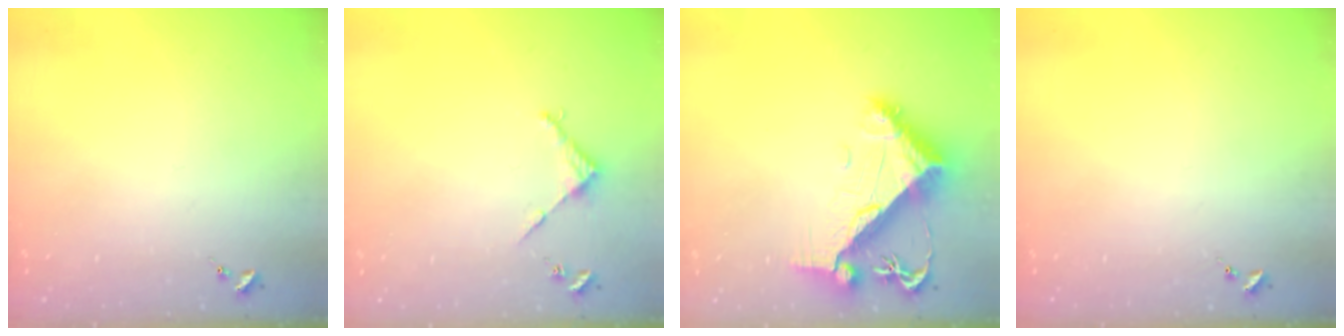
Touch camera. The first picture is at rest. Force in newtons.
{"total": 2.9, "press": 2.8, "slide": 0.2}
{"total": 10.5, "press": 10.4, "slide": 1.3}
{"total": 0.0}